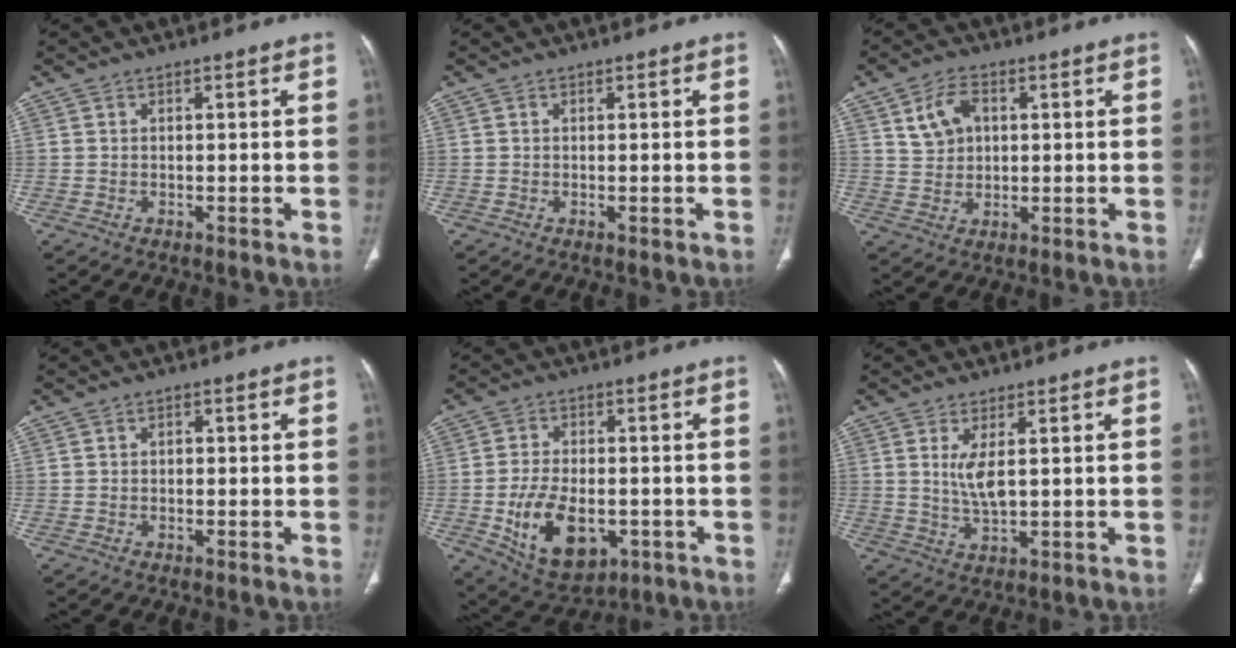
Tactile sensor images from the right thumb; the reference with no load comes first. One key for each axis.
{"total": 0.5, "fx": -0.1, "fy": 0.1, "fz": 0.5, "tx": -0.012, "ty": -0.003, "tz": -0.001}
{"total": 6.5, "fx": 2.1, "fy": 4.6, "fz": 4.0, "tx": -0.056, "ty": -0.001, "tz": 0.040}
{"total": 0.8, "fx": -0.1, "fy": 0.6, "fz": 0.5, "tx": 0.001, "ty": 0.004, "tz": -0.005}
{"total": 13.5, "fx": -3.6, "fy": 8.3, "fz": 10.0, "tx": -0.151, "ty": 0.007, "tz": -0.042}
{"total": 4.9, "fx": 1.2, "fy": 1.7, "fz": 4.4, "tx": -0.090, "ty": -0.016, "tz": 0.030}